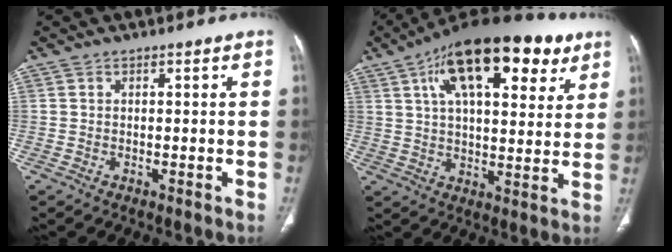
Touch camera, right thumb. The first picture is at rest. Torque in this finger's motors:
{"motor_torque": [0.09, 4.92, 1.54, 0.41, 0.23]}